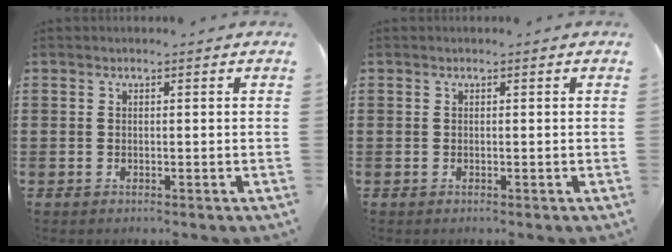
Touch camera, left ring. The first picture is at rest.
{"total": 0.0}